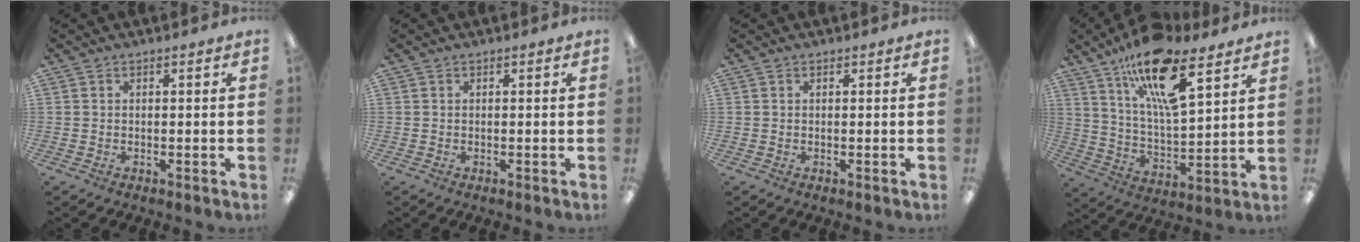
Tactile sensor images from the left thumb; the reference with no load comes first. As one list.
[{"total": 0.0}, {"total": 0.0}, {"total": 19.2, "force": [12.3, 6.4, 13.3], "torque": [-0.219, -0.063, 0.205]}]